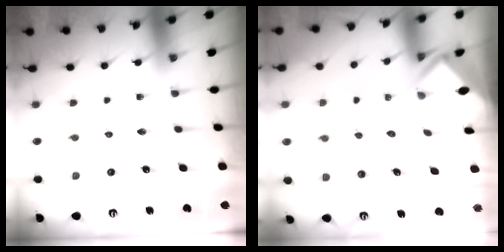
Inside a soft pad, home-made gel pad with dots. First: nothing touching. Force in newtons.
{"total": 2.9, "press": 2.9, "slide": 0.2}